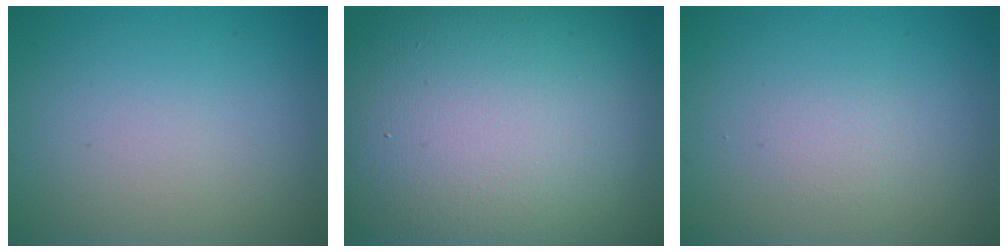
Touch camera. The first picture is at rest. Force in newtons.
{"total": 20.7, "press": 20.7, "slide": 1.2}
{"total": 1.0, "press": 1.0, "slide": 0.0}